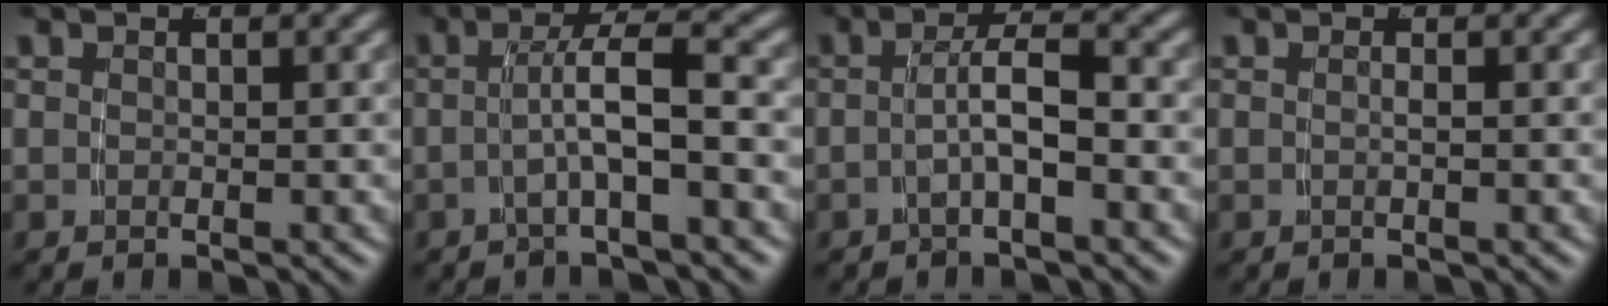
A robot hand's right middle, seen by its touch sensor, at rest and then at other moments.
{"total": 3.5, "force": [-1.4, 0.0, 3.2], "torque": [-0.051, 0.011, -0.025]}
{"total": 3.2, "force": [-1.7, 0.2, 2.7], "torque": [-0.039, 0.007, -0.028]}
{"total": 0.7, "force": [-0.3, -0.5, 0.4], "torque": [-0.009, -0.004, -0.002]}